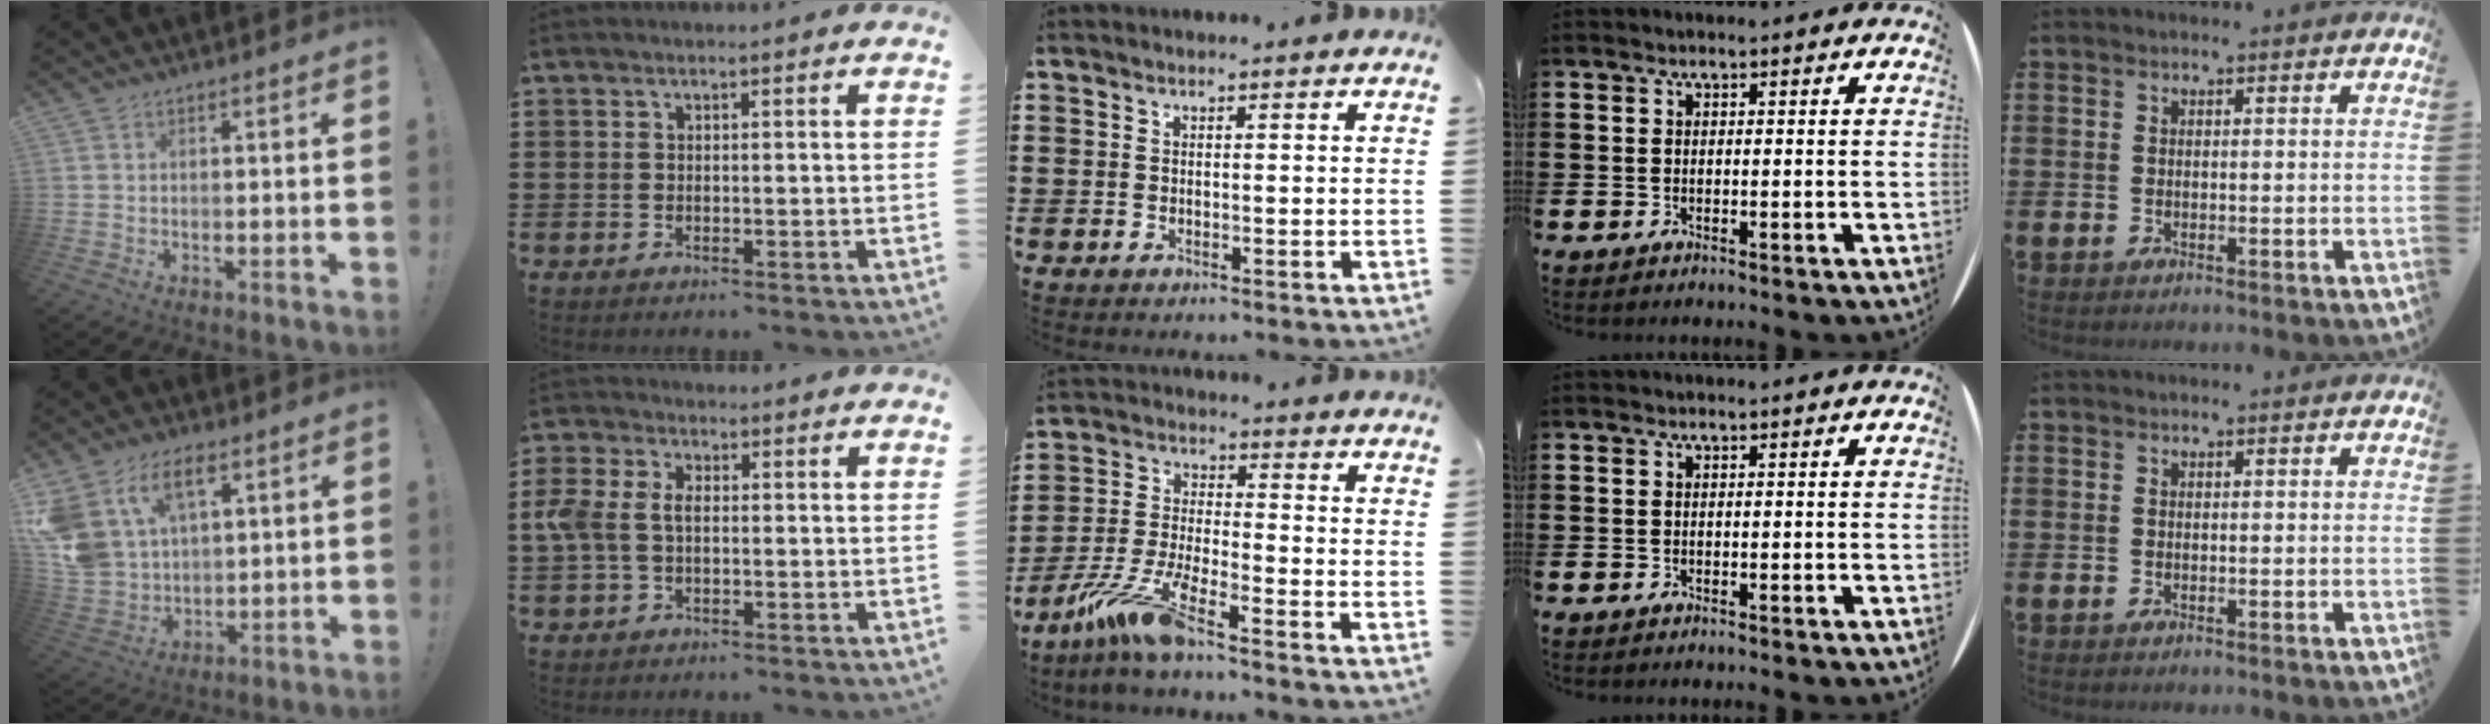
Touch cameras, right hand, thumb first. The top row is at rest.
{"thumb": {"total": 14.0, "force": [7.3, 8.8, 8.1], "torque": [-0.178, -0.036, 0.140]}, "index": {"total": 4.7, "force": [-0.2, 2.9, 3.7], "torque": [-0.110, -0.005, -0.016]}, "middle": {"total": 9.2, "force": [-6.9, 0.4, 6.1], "torque": [-0.141, -0.020, -0.139]}}